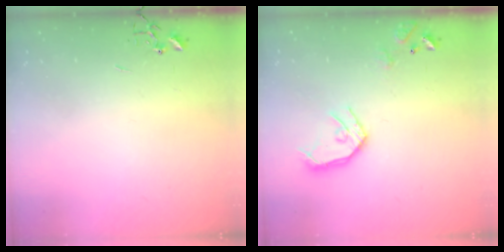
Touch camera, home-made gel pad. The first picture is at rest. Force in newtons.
{"total": 12.7, "press": 12.6, "slide": 1.6}